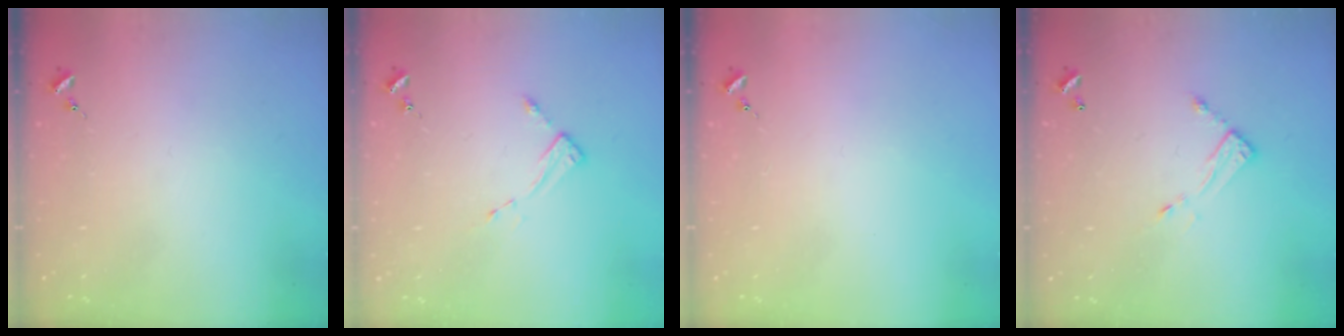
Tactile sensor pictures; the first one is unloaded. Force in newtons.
{"total": 2.6, "press": 2.6, "slide": 0.4}
{"total": 0.0}
{"total": 7.3, "press": 7.3, "slide": 0.3}